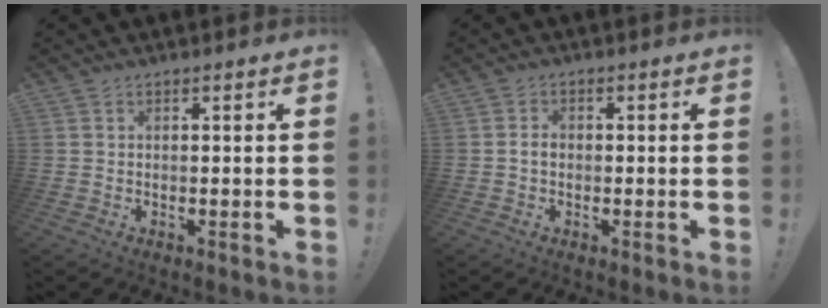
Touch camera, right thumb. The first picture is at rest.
{"total": 1.9, "force": [-0.6, 1.3, 1.2], "torque": [-0.021, 0.007, -0.011]}